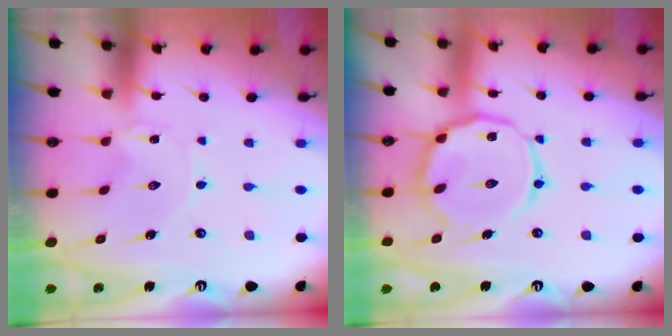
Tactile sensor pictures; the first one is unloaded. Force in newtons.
{"total": 13.9, "press": 13.8, "slide": 1.1}